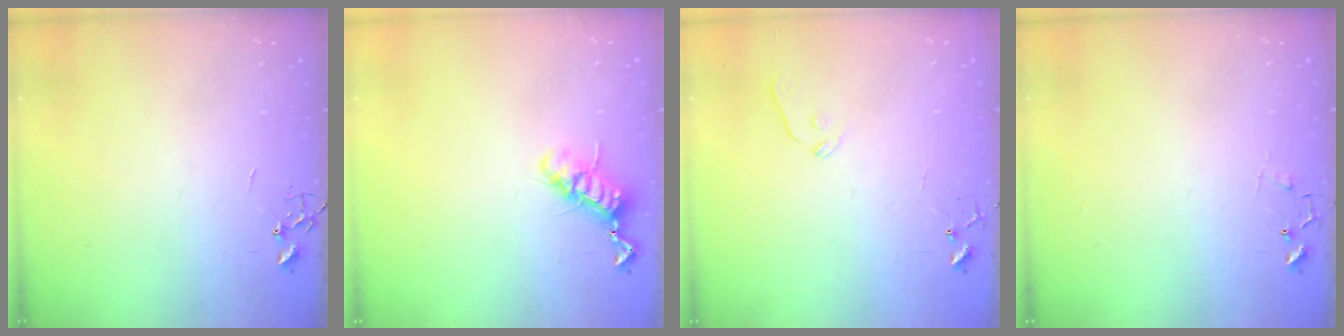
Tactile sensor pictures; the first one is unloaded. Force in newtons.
{"total": 11.1, "press": 11.1, "slide": 0.7}
{"total": 6.9, "press": 6.9, "slide": 0.7}
{"total": 5.7, "press": 5.7, "slide": 0.2}